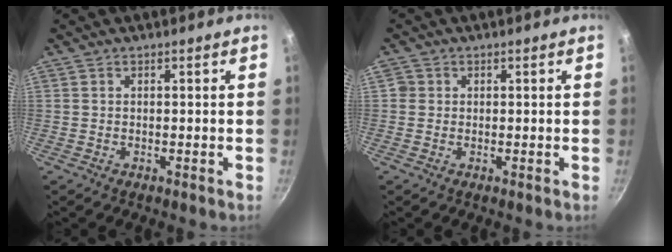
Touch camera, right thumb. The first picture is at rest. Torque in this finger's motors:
{"motor_torque": [-0.50, 0.80, 0.46, 0.24, 0.02]}